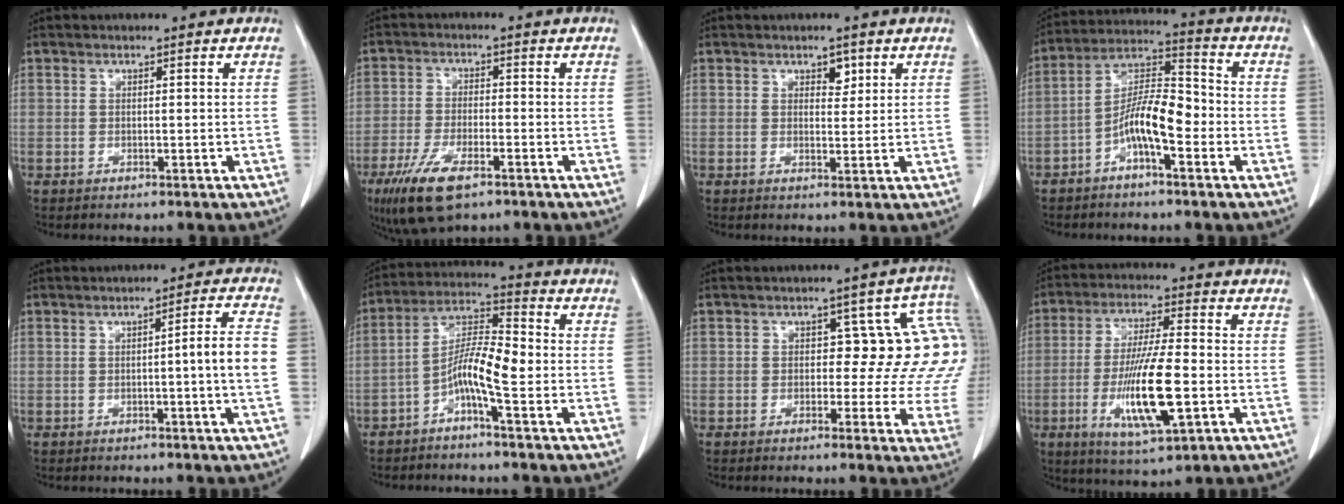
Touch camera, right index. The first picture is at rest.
{"total": 9.0, "force": [-5.3, 3.0, 6.6], "torque": [-0.135, -0.016, -0.092]}
{"total": 2.1, "force": [1.2, 1.2, 1.2], "torque": [-0.013, -0.001, 0.018]}
{"total": 9.4, "force": [-3.5, 2.4, 8.4], "torque": [-0.162, 0.024, -0.063]}
{"total": 5.8, "force": [-0.7, -0.7, 5.7], "torque": [-0.078, 0.006, -0.012]}
{"total": 8.0, "force": [-2.8, 0.9, 7.5], "torque": [-0.144, 0.021, -0.057]}
{"total": 10.8, "force": [1.8, 5.5, 9.1], "torque": [-0.089, 0.029, 0.014]}
{"total": 13.1, "force": [-3.1, 2.0, 12.6], "torque": [-0.242, -0.015, -0.053]}